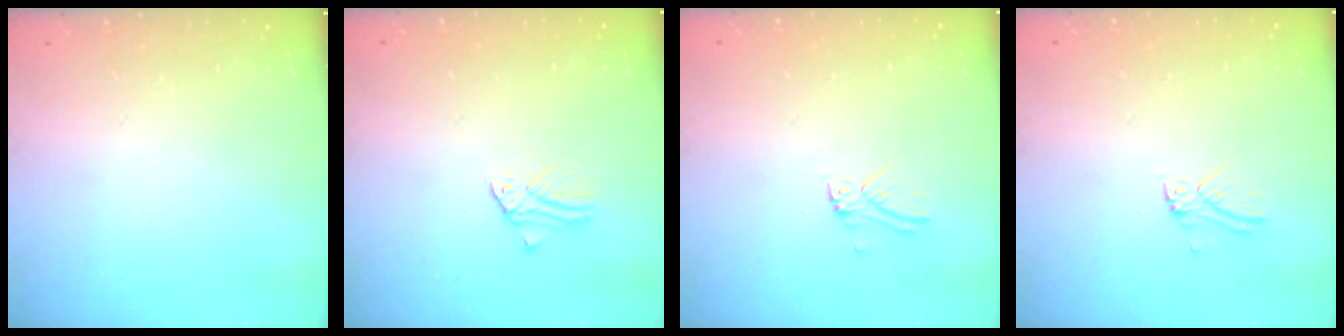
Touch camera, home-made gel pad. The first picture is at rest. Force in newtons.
{"total": 0.7, "press": 0.7, "slide": 0.1}
{"total": 2.7, "press": 2.7, "slide": 0.3}
{"total": 2.7, "press": 2.7, "slide": 0.3}